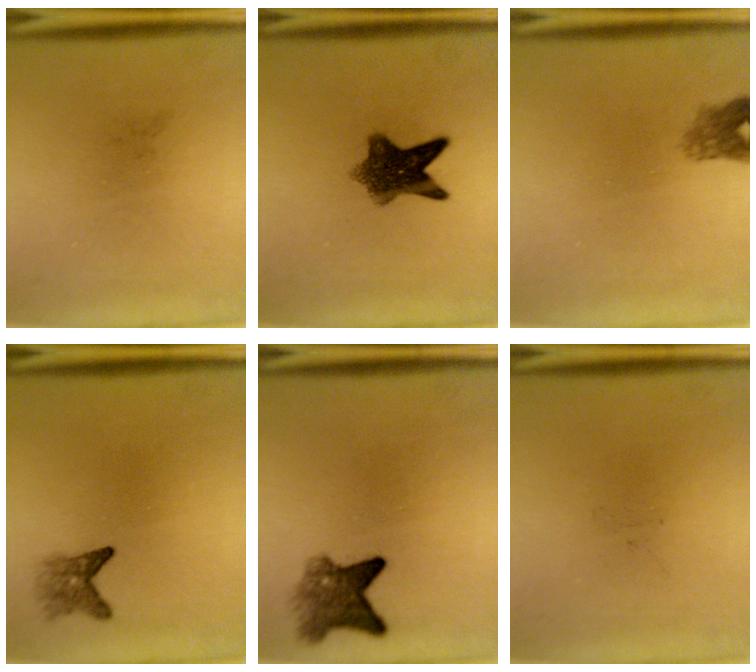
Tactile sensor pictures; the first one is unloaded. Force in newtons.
{"total": 7.8}
{"total": 2.4}
{"total": 2.4}
{"total": 5.2}
{"total": 0.0}